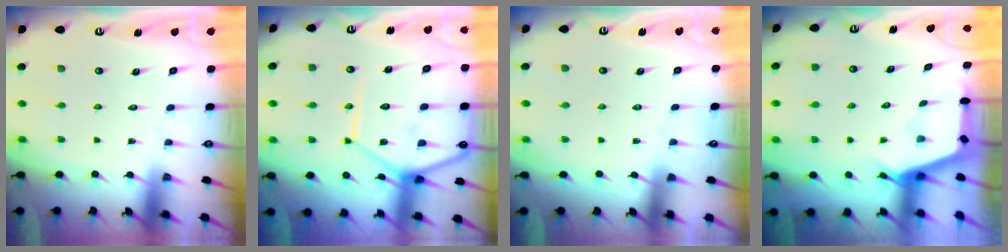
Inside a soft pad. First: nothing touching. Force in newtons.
{"total": 16.4, "press": 16.3, "slide": 2.1}
{"total": 2.5, "press": 2.5, "slide": 0.4}
{"total": 2.8, "press": 2.7, "slide": 0.4}